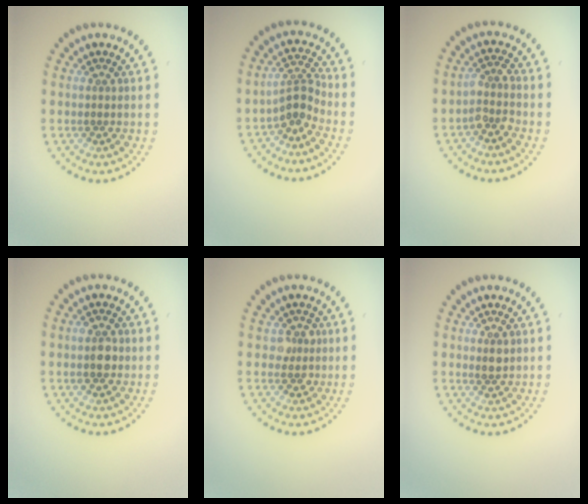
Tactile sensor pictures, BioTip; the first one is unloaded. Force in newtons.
{"total": 2.5, "press": 1.7, "slide": 1.8}
{"total": 2.0, "press": 1.6, "slide": 1.2}
{"total": 2.5, "press": 2.5, "slide": 0.3}
{"total": 1.5, "press": 1.3, "slide": 0.8}
{"total": 1.3, "press": 1.2, "slide": 0.5}